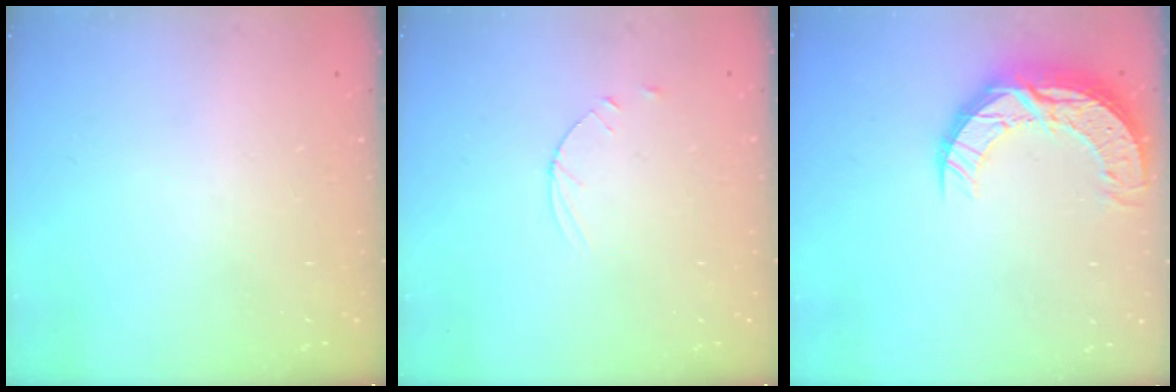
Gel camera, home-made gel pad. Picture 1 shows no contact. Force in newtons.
{"total": 4.5, "press": 4.4, "slide": 0.4}
{"total": 11.9, "press": 11.9, "slide": 0.9}